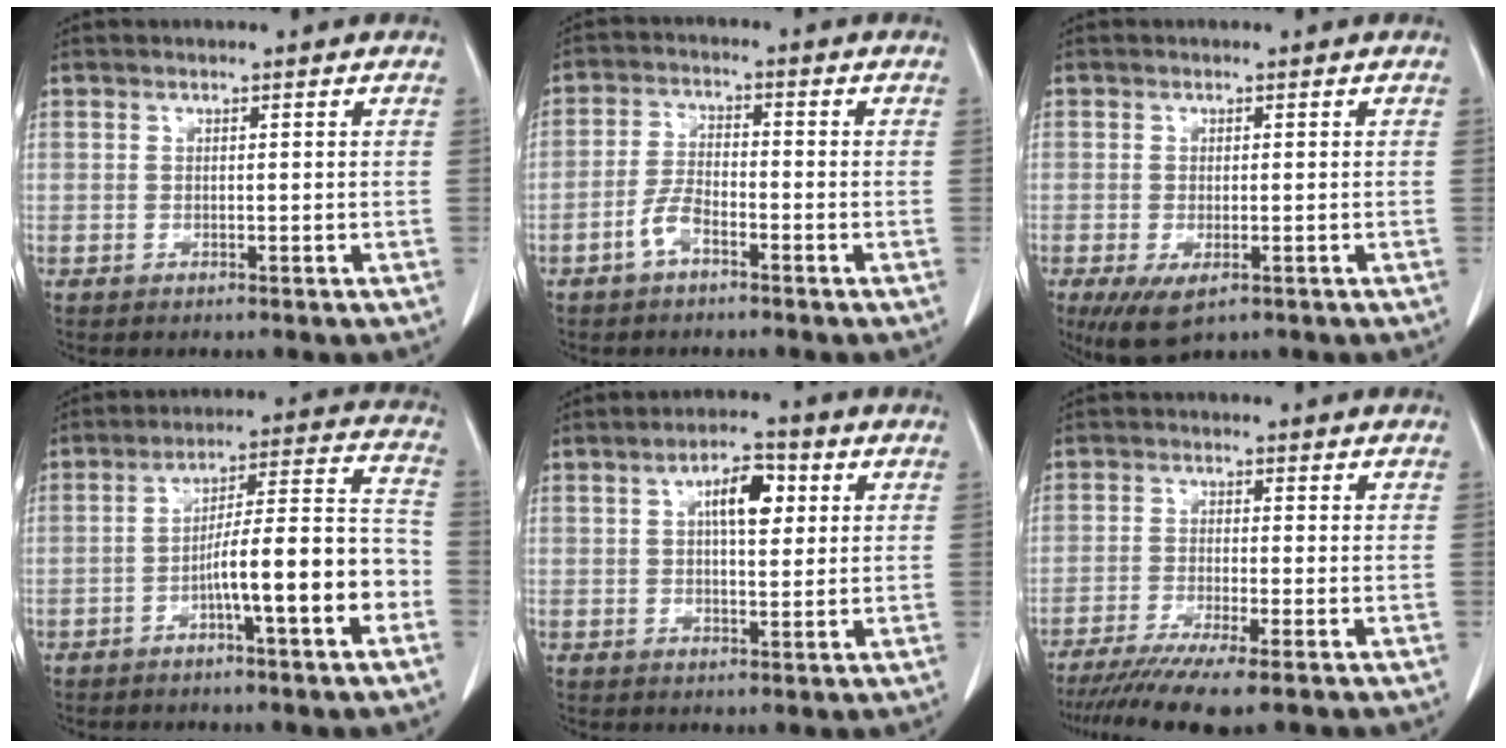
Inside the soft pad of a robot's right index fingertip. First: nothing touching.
{"total": 4.1, "force": [-2.5, 1.6, 2.8], "torque": [-0.060, 0.008, -0.050]}
{"total": 5.2, "force": [-2.7, 2.0, 4.0], "torque": [-0.069, -0.015, -0.037]}
{"total": 12.7, "force": [-4.7, 1.0, 11.8], "torque": [-0.176, 0.028, -0.071]}
{"total": 6.2, "force": [2.0, 2.3, 5.5], "torque": [-0.091, 0.011, 0.032]}
{"total": 9.4, "force": [-7.0, -0.1, 6.2], "torque": [-0.098, -0.020, -0.111]}